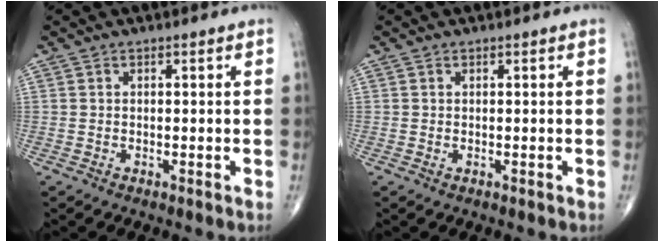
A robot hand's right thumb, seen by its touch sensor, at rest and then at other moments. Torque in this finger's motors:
{"motor_torque": [1.29, 0.83, -0.02, -0.16, 0.02]}